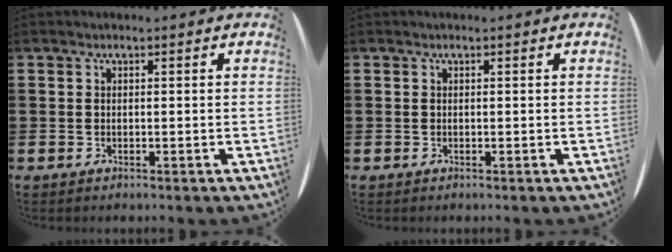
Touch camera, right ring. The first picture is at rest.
{"total": 0.0}